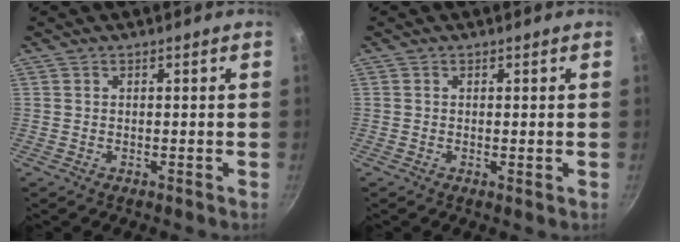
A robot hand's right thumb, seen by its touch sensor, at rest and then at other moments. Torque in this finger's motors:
{"motor_torque": [-0.20, 0.07, -0.16, -0.04, -0.03]}